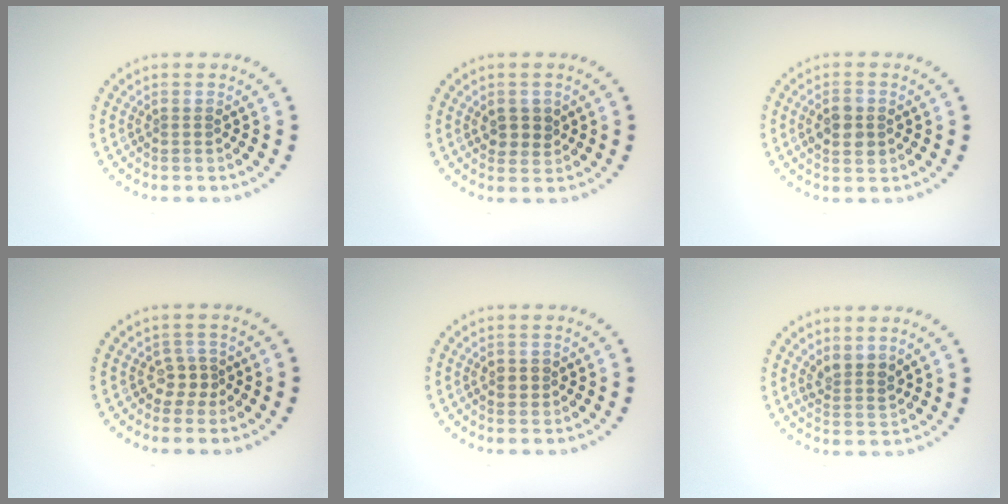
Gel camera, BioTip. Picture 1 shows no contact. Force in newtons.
{"total": 2.0, "press": 1.9, "slide": 0.5}
{"total": 2.7, "press": 2.7, "slide": 0.1}
{"total": 1.9, "press": 1.4, "slide": 1.2}
{"total": 1.2, "press": 1.2, "slide": 0.4}
{"total": 2.2, "press": 1.8, "slide": 1.2}